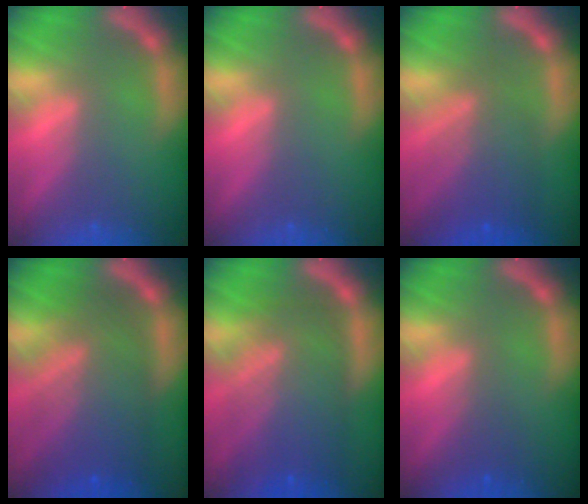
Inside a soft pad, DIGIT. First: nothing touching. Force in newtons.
{"total": 0.0}
{"total": 6.5}
{"total": 9.5}
{"total": 10.1}
{"total": 1.5}